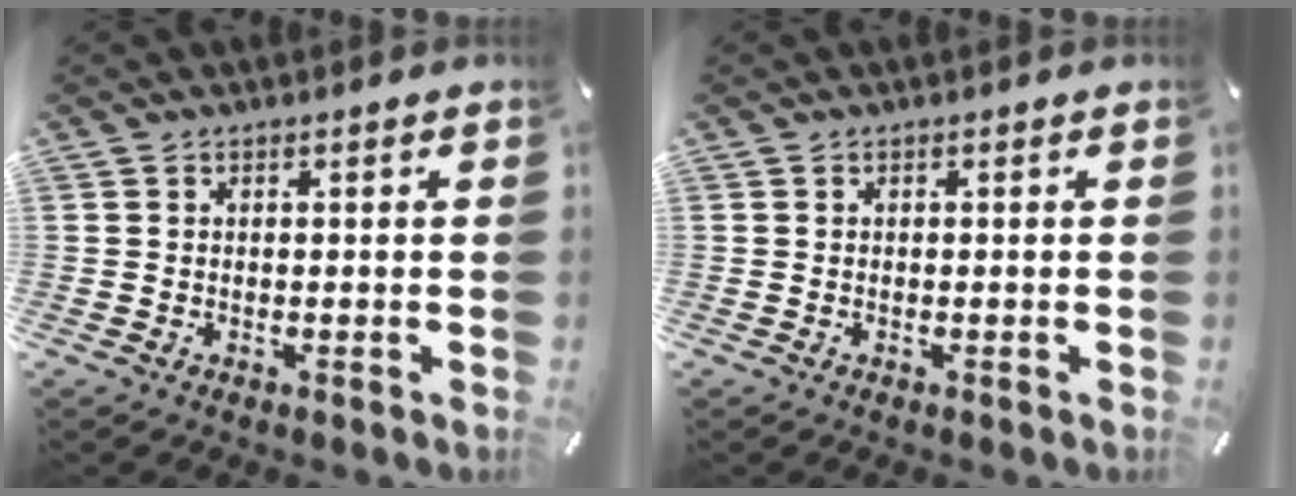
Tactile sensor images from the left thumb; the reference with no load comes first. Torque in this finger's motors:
{"motor_torque": [0.00, 0.00, 0.00, -0.01, 0.00]}